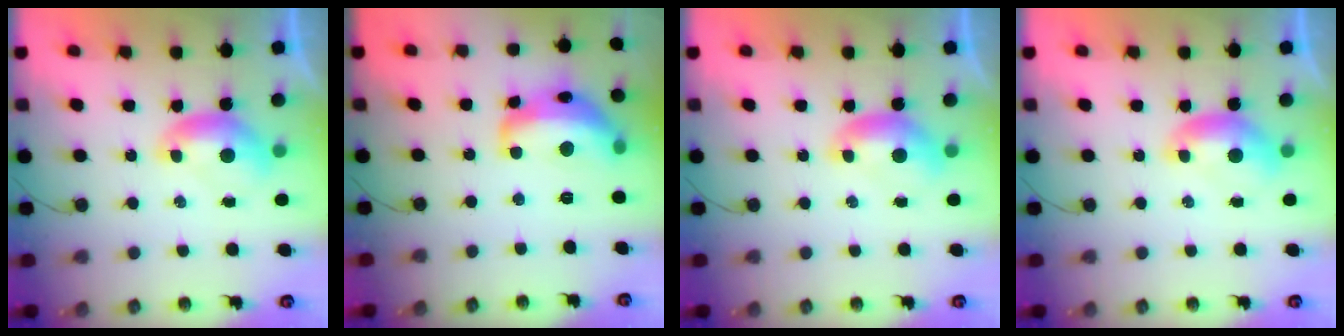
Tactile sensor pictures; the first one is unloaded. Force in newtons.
{"total": 10.5, "press": 10.5, "slide": 1.0}
{"total": 0.0}
{"total": 0.0}